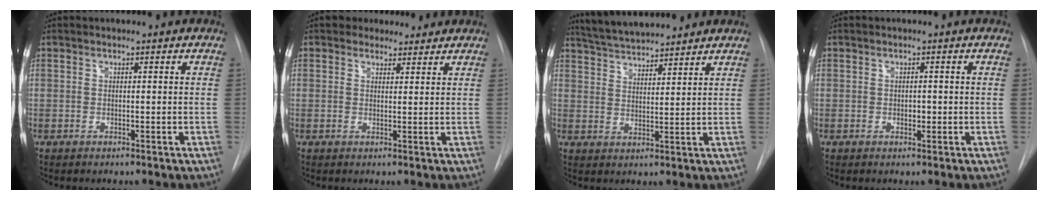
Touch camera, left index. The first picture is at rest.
{"total": 3.9, "force": [3.3, 2.1, 0.2], "torque": [0.008, 0.010, 0.041]}
{"total": 9.5, "force": [8.9, 1.1, 3.2], "torque": [-0.059, 0.025, 0.150]}
{"total": 1.0, "force": [-0.2, 0.7, 0.7], "torque": [-0.009, 0.001, -0.002]}